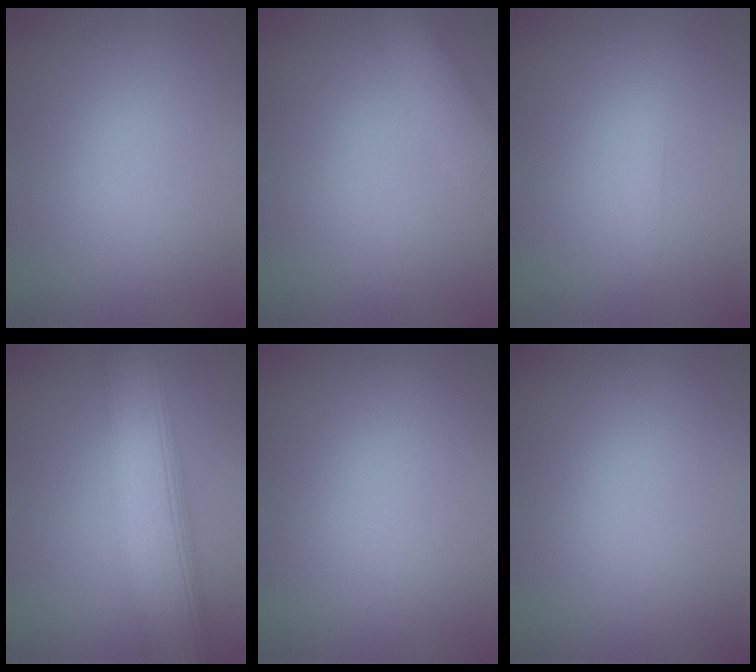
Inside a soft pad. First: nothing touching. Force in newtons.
{"total": 5.1, "press": 5.0, "slide": 0.4}
{"total": 0.8, "press": 0.8, "slide": 0.0}
{"total": 9.7, "press": 9.7, "slide": 1.1}
{"total": 0.0}
{"total": 0.0}